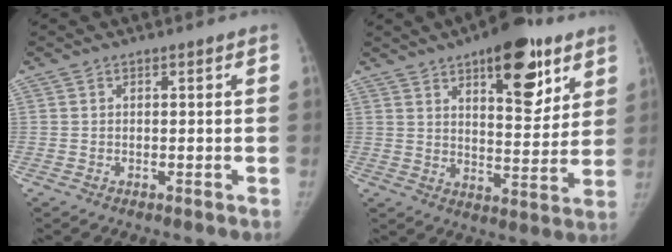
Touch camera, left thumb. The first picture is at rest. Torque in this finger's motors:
{"motor_torque": [0.79, -0.25, 1.49, -0.87, 0.39]}